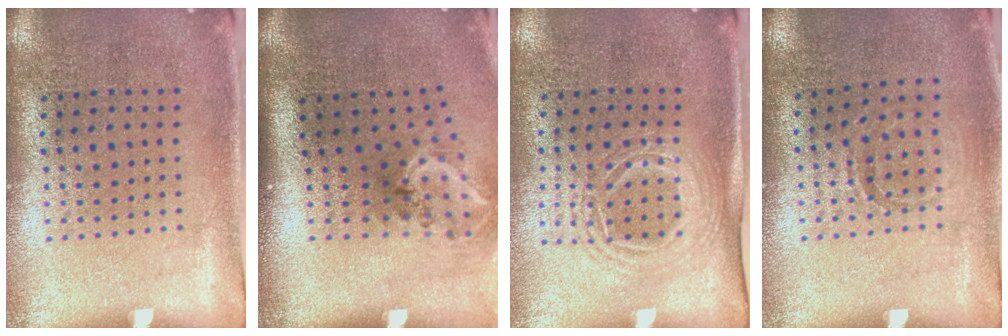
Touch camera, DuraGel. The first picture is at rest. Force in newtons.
{"total": 2.1, "press": 1.3, "slide": 1.6}
{"total": 1.5, "press": 1.3, "slide": 0.8}
{"total": 0.8, "press": 0.8, "slide": 0.3}